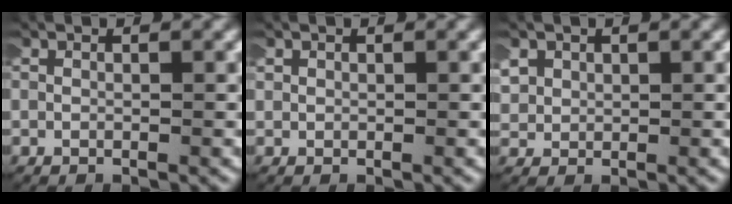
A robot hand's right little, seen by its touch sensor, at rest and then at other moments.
{"total": 0.0}
{"total": 2.4, "force": [0.7, 2.1, 1.0], "torque": [-0.042, -0.004, 0.016]}